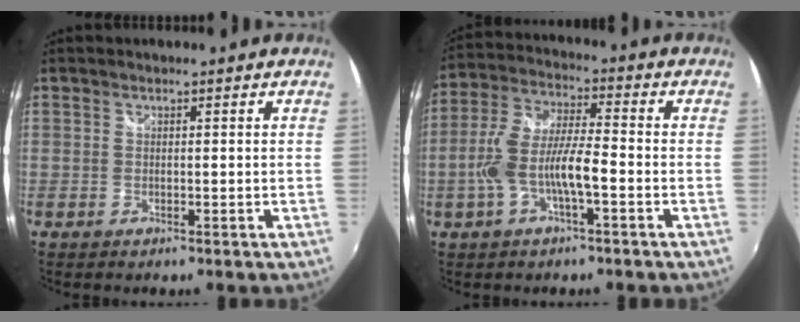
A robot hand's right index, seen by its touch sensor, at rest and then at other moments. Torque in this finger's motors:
{"motor_torque": [0.60, -0.33, 0.71, 0.19]}